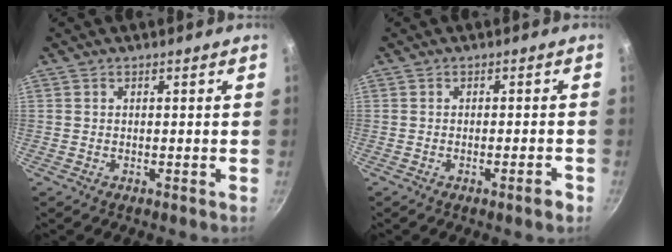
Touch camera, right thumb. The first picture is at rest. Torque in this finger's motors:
{"motor_torque": [-0.48, -0.28, -0.37, 0.12, -0.02]}